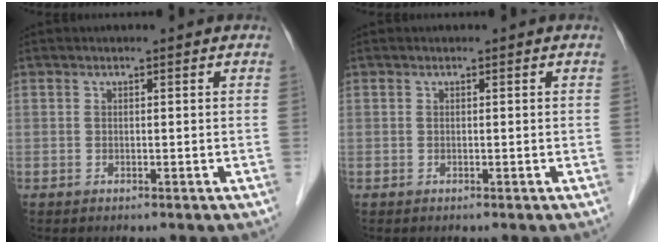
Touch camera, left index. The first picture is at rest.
{"total": 0.0}